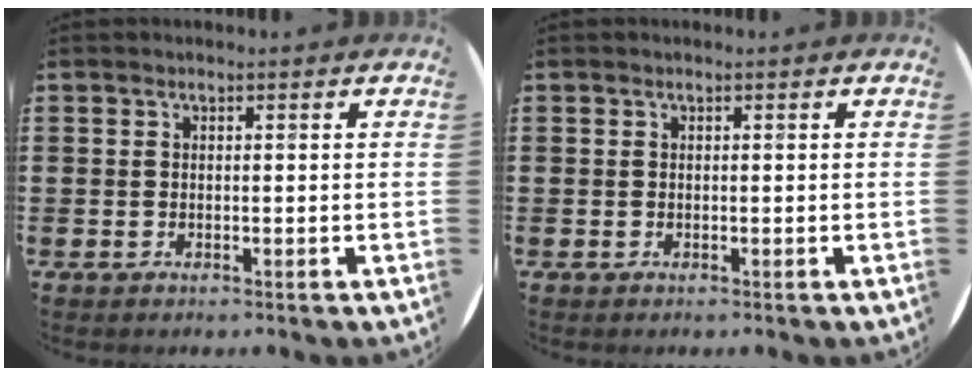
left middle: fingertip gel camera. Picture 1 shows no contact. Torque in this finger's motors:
{"motor_torque": [0.02, 0.02, -0.01, -0.01]}